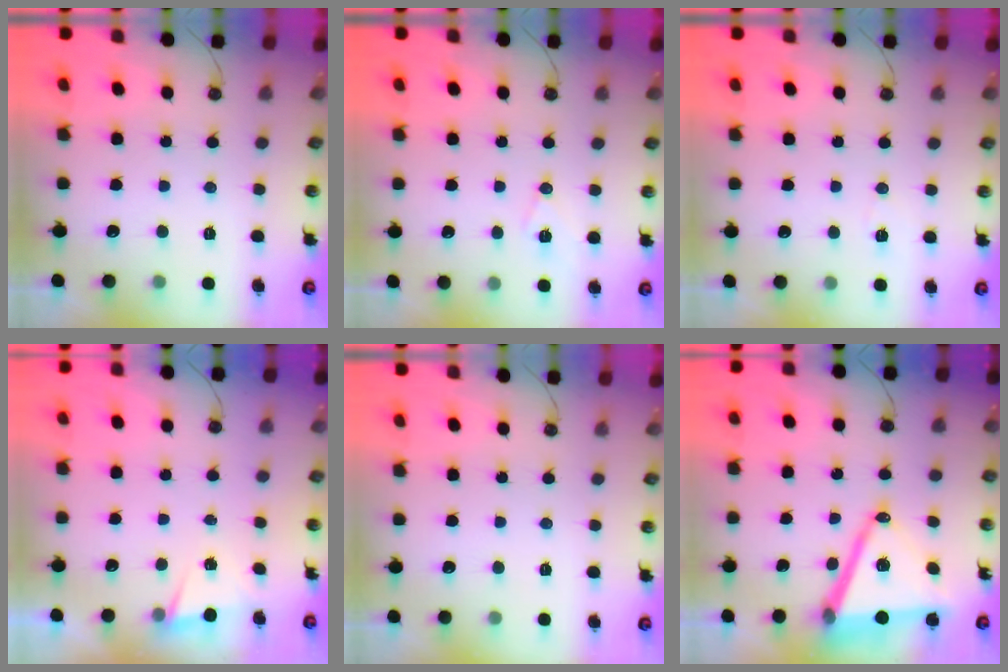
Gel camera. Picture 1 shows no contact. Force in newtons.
{"total": 6.5, "press": 5.3, "slide": 3.8}
{"total": 4.2, "press": 4.1, "slide": 1.1}
{"total": 1.3, "press": 0.7, "slide": 1.1}
{"total": 0.0}
{"total": 15.5, "press": 14.9, "slide": 4.0}